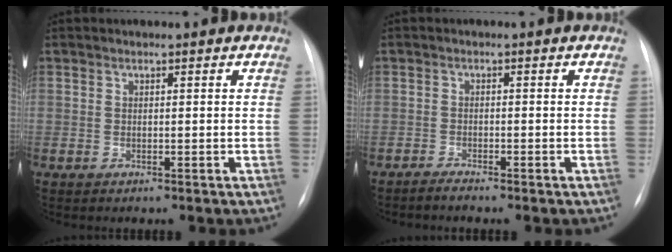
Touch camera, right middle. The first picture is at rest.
{"total": 1.1, "force": [-1.1, -0.1, 0.3], "torque": [-0.010, -0.002, -0.020]}